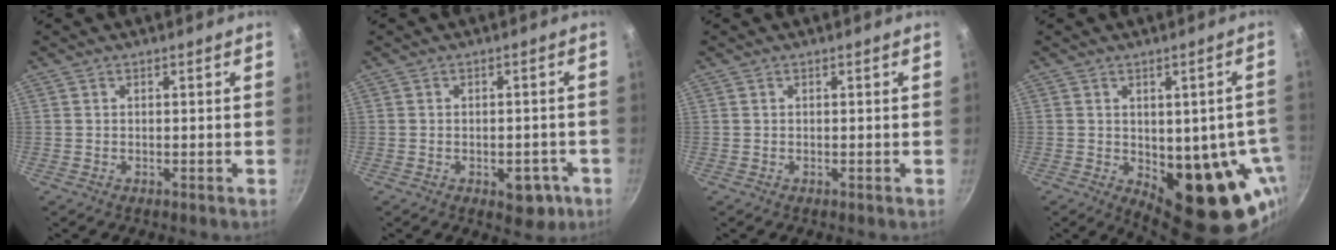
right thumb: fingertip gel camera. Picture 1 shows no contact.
{"total": 5.8, "force": [-2.3, 3.4, 4.0], "torque": [-0.024, 0.016, -0.019]}
{"total": 0.0}
{"total": 17.9, "force": [-3.5, 9.1, 15.0], "torque": [-0.120, -0.017, -0.028]}